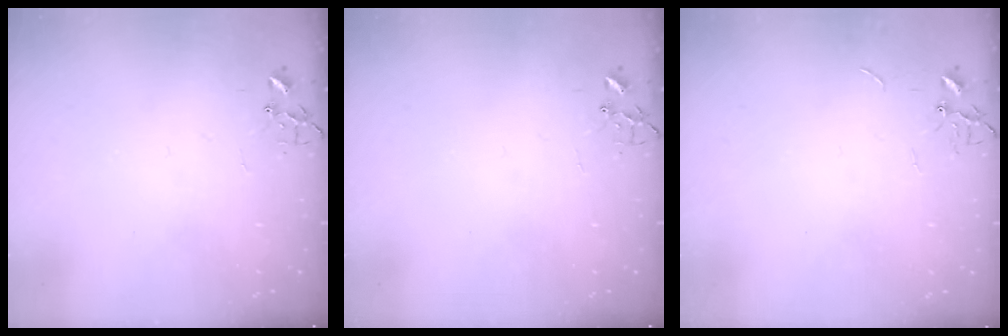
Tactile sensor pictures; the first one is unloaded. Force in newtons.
{"total": 0.0}
{"total": 0.7, "press": 0.7, "slide": 0.1}